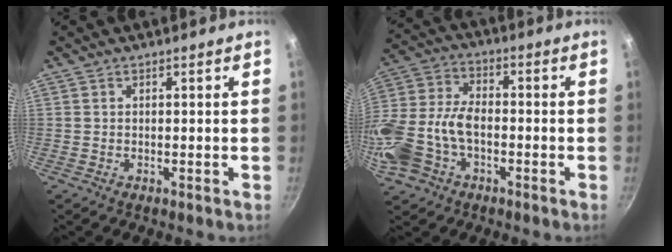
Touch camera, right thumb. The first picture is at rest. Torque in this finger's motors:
{"motor_torque": [0.50, 0.50, 1.30, -0.73, 0.45]}